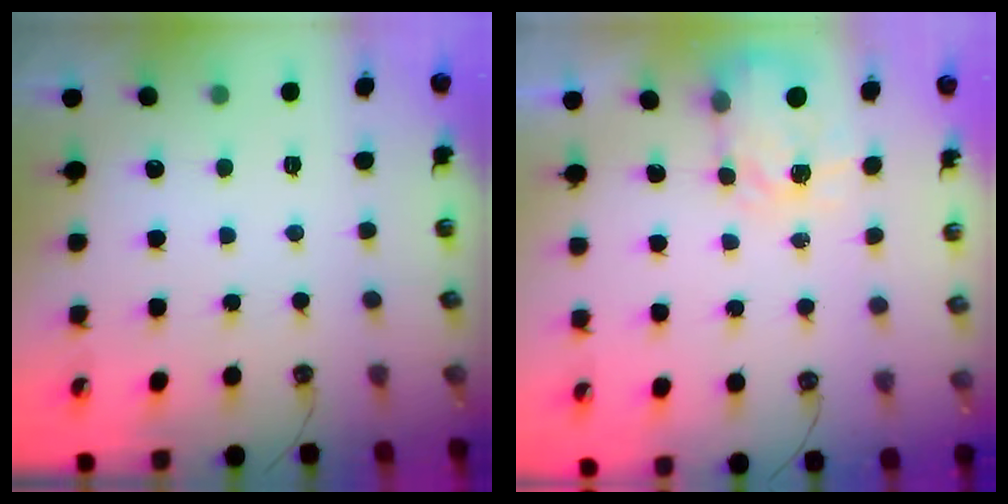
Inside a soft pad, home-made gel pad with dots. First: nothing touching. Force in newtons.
{"total": 4.0, "press": 3.9, "slide": 0.7}